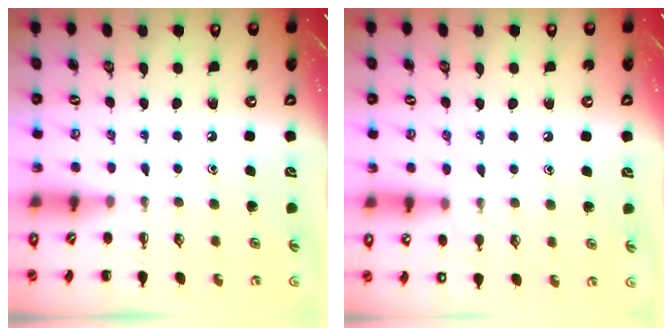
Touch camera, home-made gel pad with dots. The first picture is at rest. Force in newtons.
{"total": 5.9, "press": 5.6, "slide": 1.8}